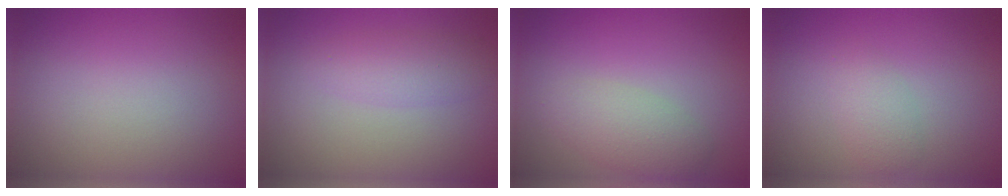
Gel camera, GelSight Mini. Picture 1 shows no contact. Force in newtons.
{"total": 2.3, "press": 2.3, "slide": 0.1}
{"total": 2.8, "press": 2.8, "slide": 0.1}
{"total": 1.8, "press": 1.8, "slide": 0.1}